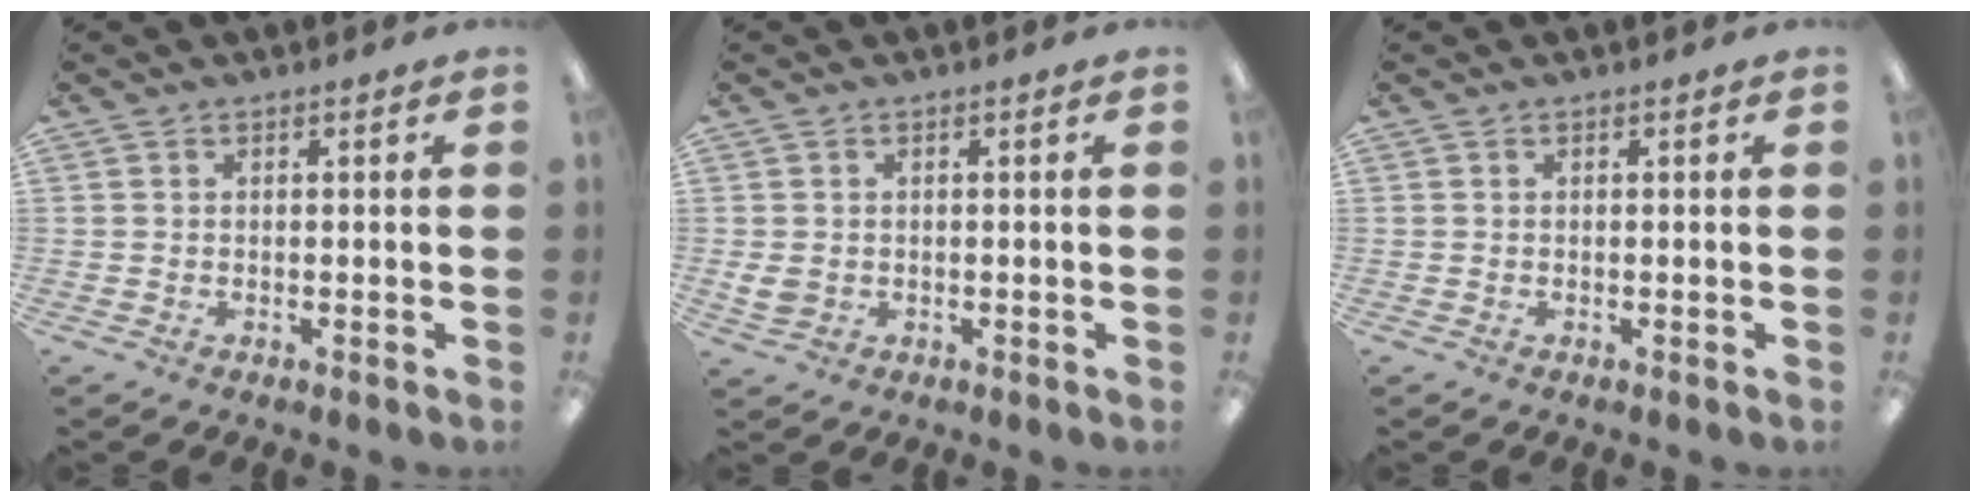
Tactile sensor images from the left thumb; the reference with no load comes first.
{"total": 3.1, "force": [-0.1, 2.5, 1.8], "torque": [-0.031, -0.001, -0.003]}
{"total": 0.0}